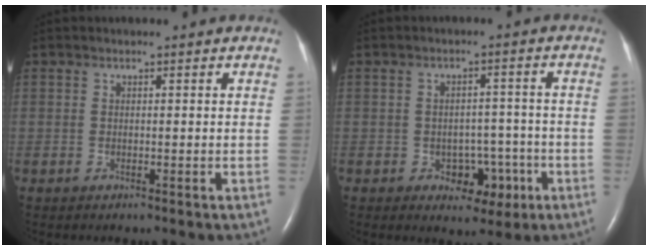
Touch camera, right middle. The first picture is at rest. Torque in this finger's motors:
{"motor_torque": [0.00, -0.05, 0.05, 0.00]}